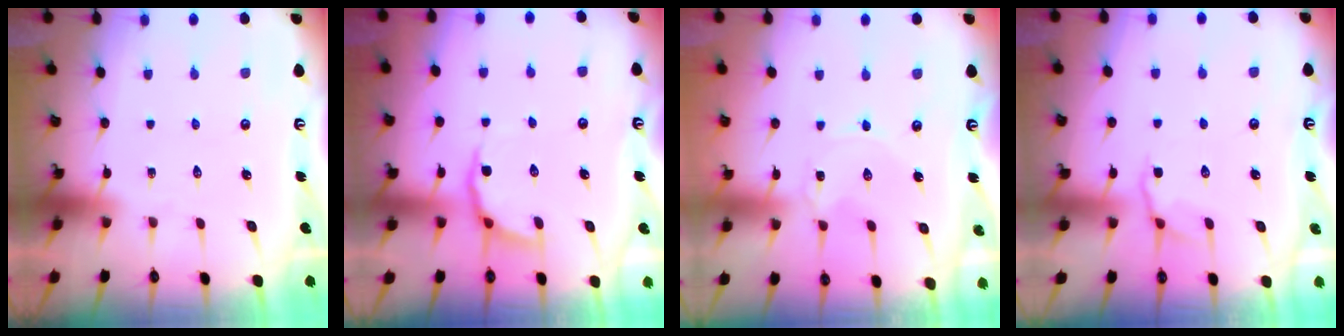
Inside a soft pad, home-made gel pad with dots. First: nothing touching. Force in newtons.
{"total": 4.5, "press": 3.7, "slide": 2.6}
{"total": 0.0}
{"total": 3.5, "press": 3.0, "slide": 1.8}